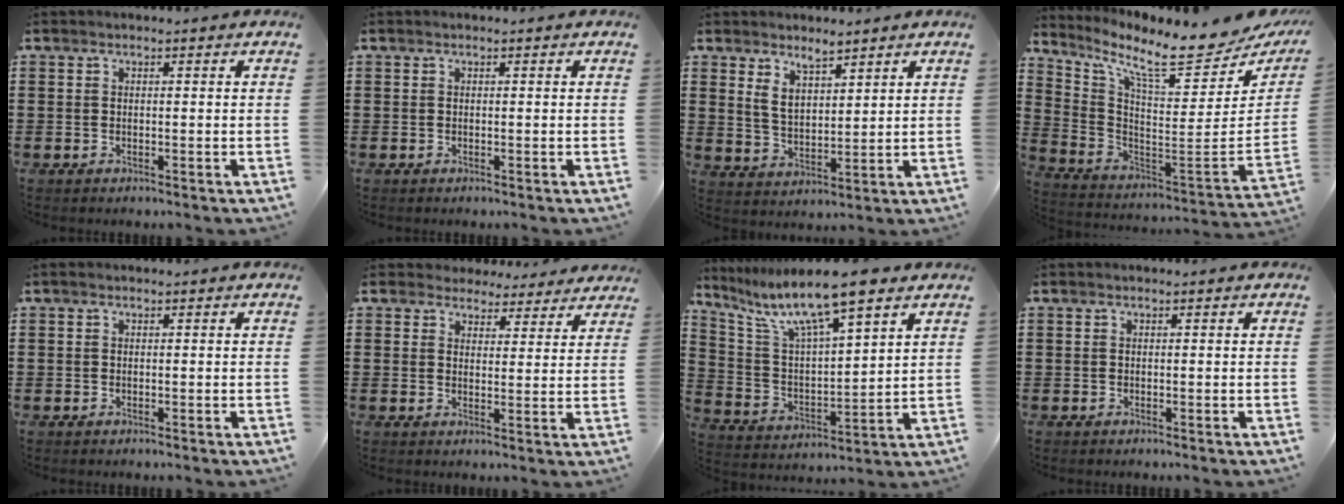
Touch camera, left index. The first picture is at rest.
{"total": 0.0}
{"total": 4.8, "force": [3.8, 2.0, 2.0], "torque": [-0.043, -0.004, 0.070]}
{"total": 10.6, "force": [8.4, 1.4, 6.3], "torque": [-0.135, -0.079, 0.136]}
{"total": 0.0}
{"total": 4.0, "force": [3.8, 1.1, 0.3], "torque": [-0.021, -0.010, 0.071]}
{"total": 10.4, "force": [7.9, 1.4, 6.6], "torque": [-0.156, -0.033, 0.132]}
{"total": 0.0}